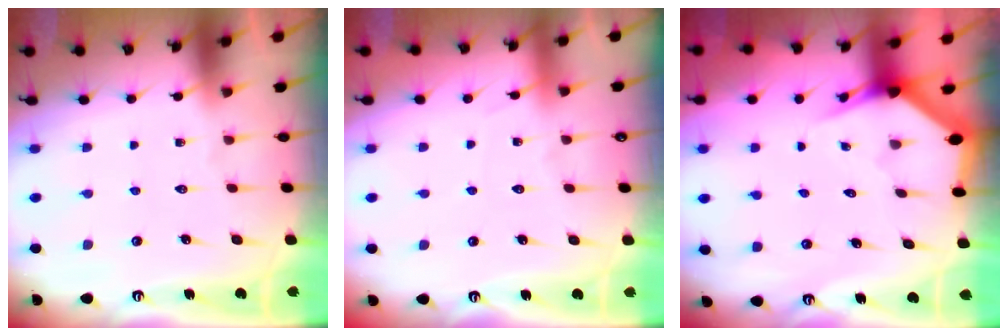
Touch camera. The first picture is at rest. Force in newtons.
{"total": 4.2, "press": 4.1, "slide": 0.6}
{"total": 3.1, "press": 3.1, "slide": 0.1}